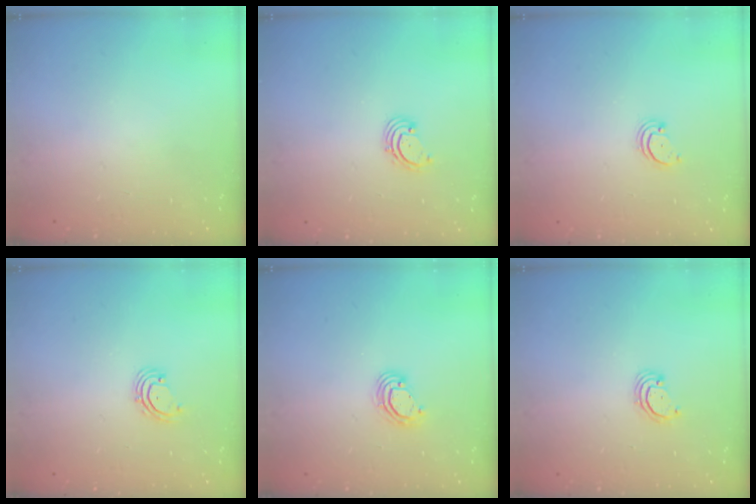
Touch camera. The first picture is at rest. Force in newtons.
{"total": 1.6, "press": 1.6, "slide": 0.2}
{"total": 2.2, "press": 2.2, "slide": 0.2}
{"total": 2.0, "press": 2.0, "slide": 0.4}
{"total": 4.8, "press": 4.8, "slide": 0.3}
{"total": 2.3, "press": 2.3, "slide": 0.2}